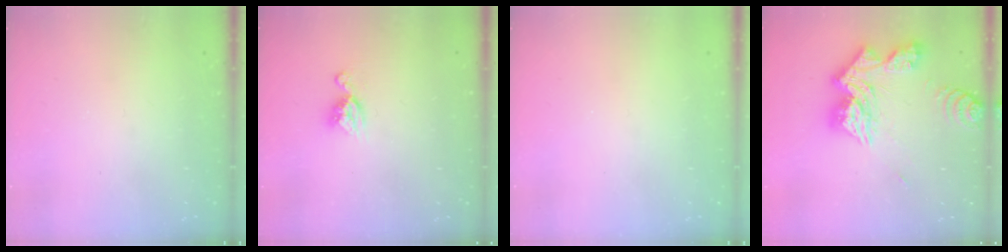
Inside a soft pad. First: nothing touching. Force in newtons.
{"total": 8.0, "press": 7.9, "slide": 0.7}
{"total": 0.0}
{"total": 18.5, "press": 18.4, "slide": 1.6}